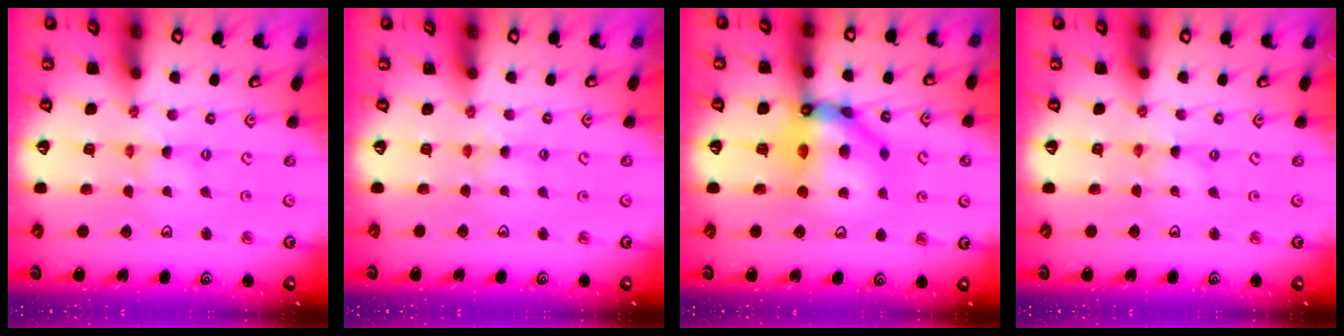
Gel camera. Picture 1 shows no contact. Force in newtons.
{"total": 2.8, "press": 2.8, "slide": 0.4}
{"total": 13.5, "press": 13.4, "slide": 1.8}
{"total": 0.0}